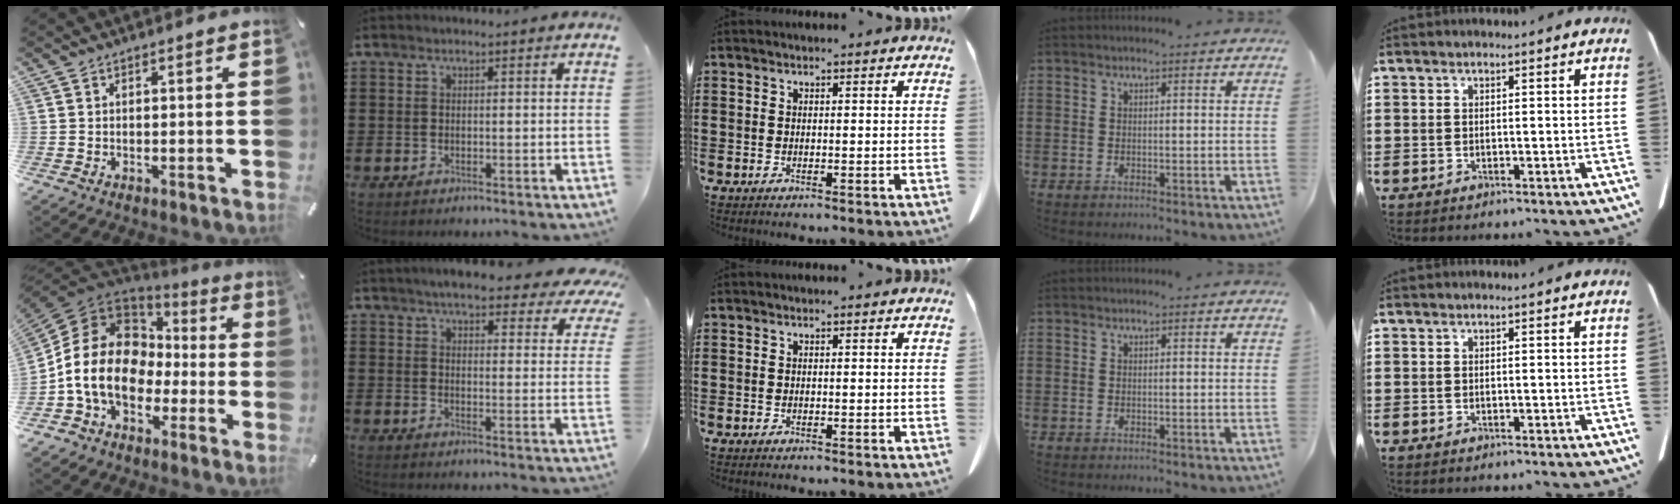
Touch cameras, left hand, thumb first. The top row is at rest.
{"thumb": {"total": 17.3, "force": [-3.4, 13.6, 10.2], "torque": [-0.229, 0.016, -0.063]}, "index": {"total": 5.9, "force": [5.2, 0.6, 2.6], "torque": [-0.062, -0.022, 0.090]}}